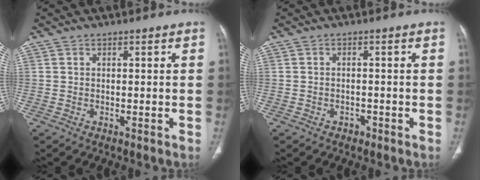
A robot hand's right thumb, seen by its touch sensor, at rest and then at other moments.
{"total": 1.4, "force": [-0.9, 1.0, 0.3], "torque": [-0.007, 0.005, -0.014]}